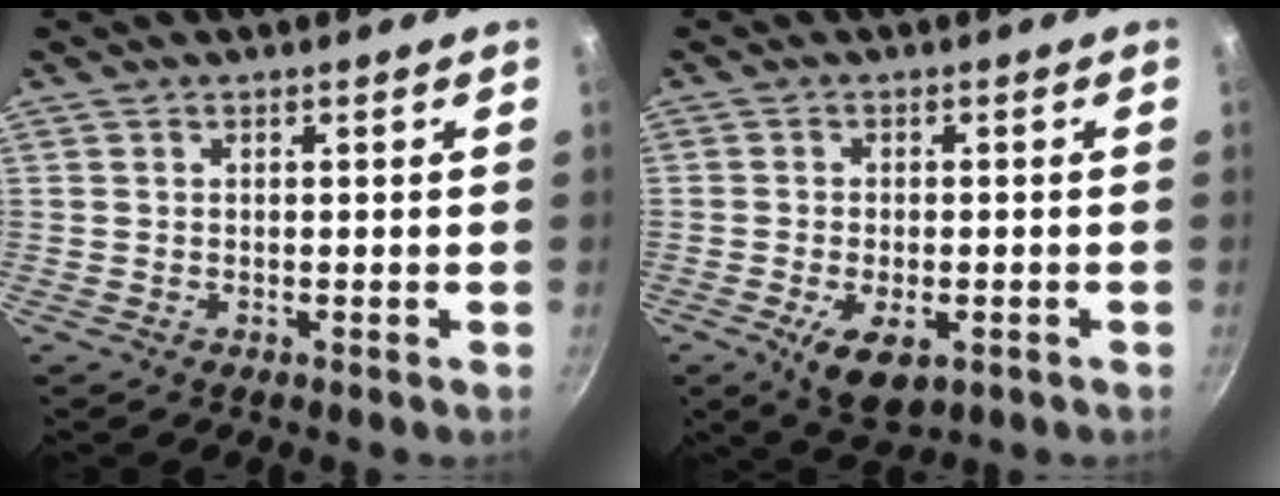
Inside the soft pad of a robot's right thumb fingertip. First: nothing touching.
{"total": 7.6, "force": [-2.9, 3.8, 5.9], "torque": [-0.095, -0.001, -0.039]}